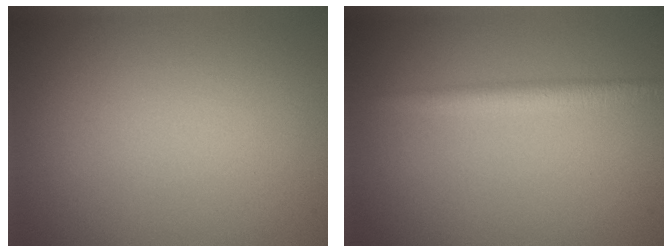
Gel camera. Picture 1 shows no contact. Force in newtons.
{"total": 2.4, "press": 2.4, "slide": 0.1}